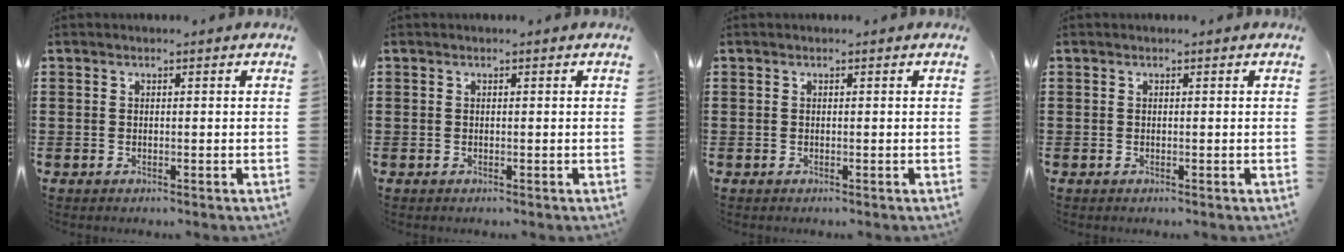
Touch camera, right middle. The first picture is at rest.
{"total": 0.0}
{"total": 0.0}
{"total": 0.0}